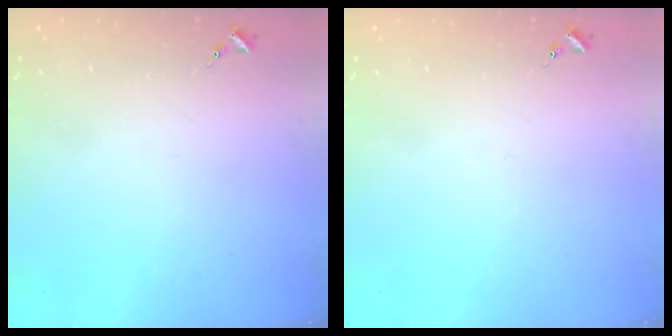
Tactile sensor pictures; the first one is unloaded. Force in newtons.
{"total": 0.0}